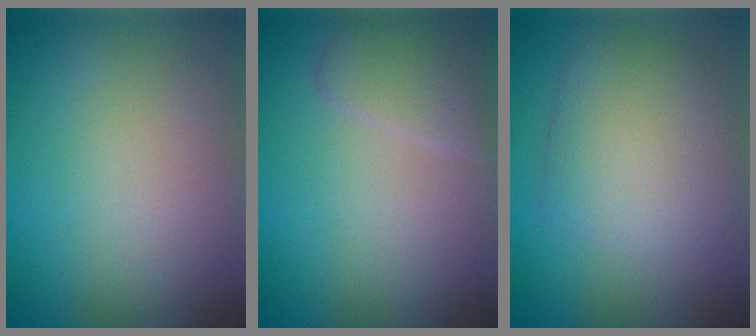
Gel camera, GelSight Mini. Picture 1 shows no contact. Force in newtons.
{"total": 2.6, "press": 2.6, "slide": 0.2}
{"total": 5.2, "press": 5.2, "slide": 0.3}